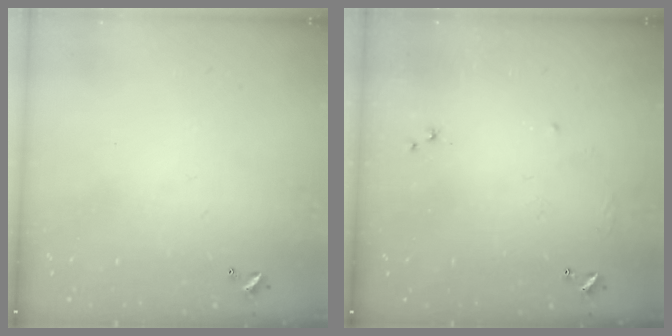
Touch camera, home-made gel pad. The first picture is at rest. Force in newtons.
{"total": 6.4, "press": 6.3, "slide": 1.0}